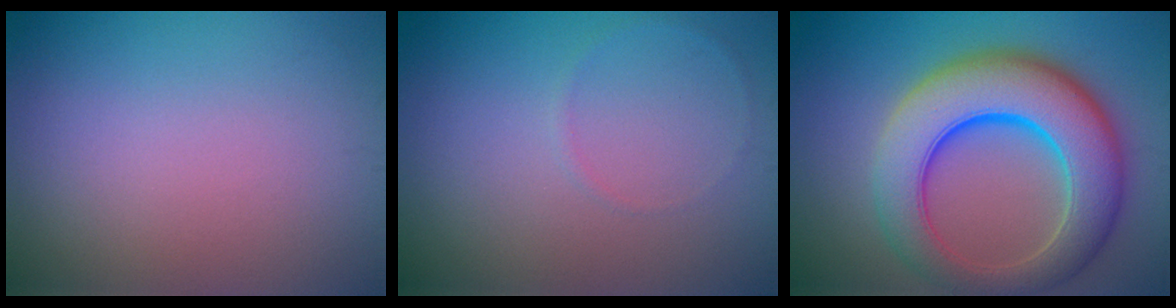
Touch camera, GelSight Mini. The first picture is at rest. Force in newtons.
{"total": 0.6, "press": 0.6, "slide": 0.1}
{"total": 10.5, "press": 10.5, "slide": 0.2}